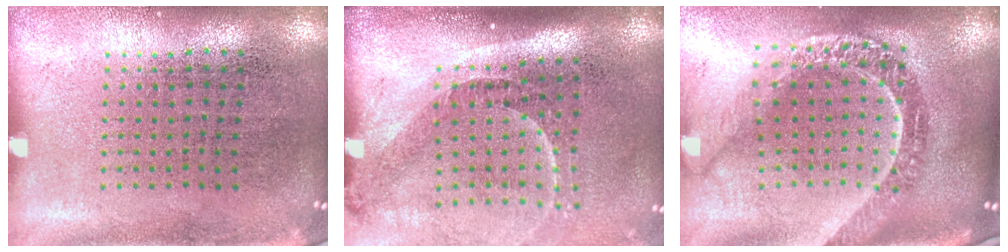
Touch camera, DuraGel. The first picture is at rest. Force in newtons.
{"total": 2.0, "press": 1.4, "slide": 1.5}
{"total": 2.9, "press": 2.3, "slide": 1.8}